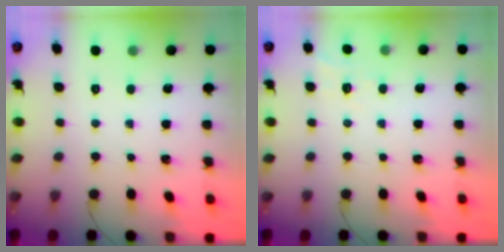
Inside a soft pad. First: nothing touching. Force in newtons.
{"total": 7.9, "press": 7.7, "slide": 1.7}